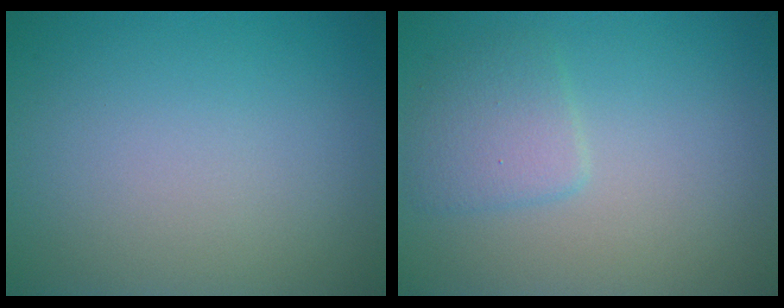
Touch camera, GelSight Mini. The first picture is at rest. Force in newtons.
{"total": 2.3, "press": 2.3, "slide": 0.1}